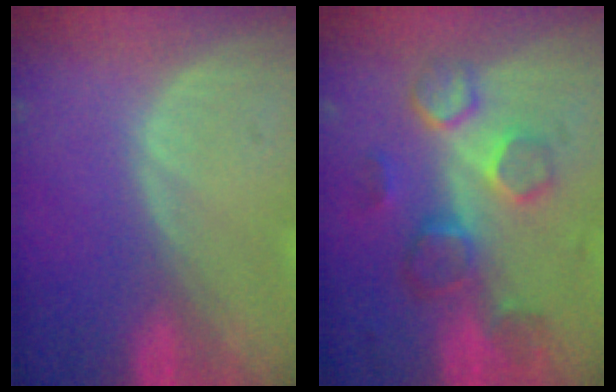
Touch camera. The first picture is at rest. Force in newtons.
{"total": 8.5, "press": 7.7, "slide": 3.6}